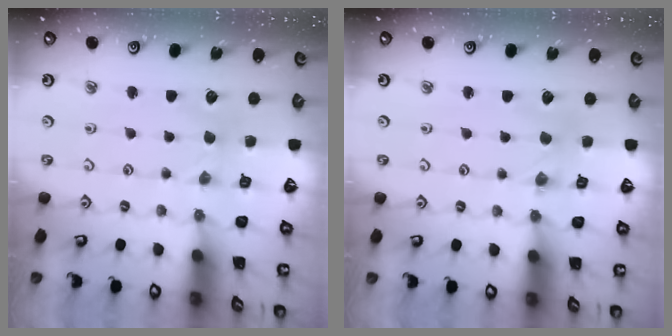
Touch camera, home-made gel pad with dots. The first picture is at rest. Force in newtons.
{"total": 0.0}